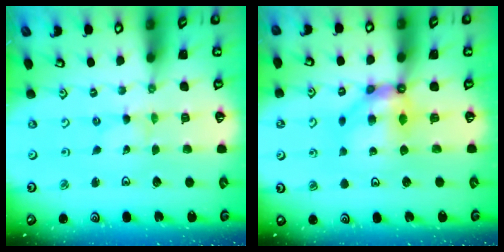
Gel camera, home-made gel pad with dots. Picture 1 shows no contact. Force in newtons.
{"total": 7.8, "press": 7.7, "slide": 0.6}